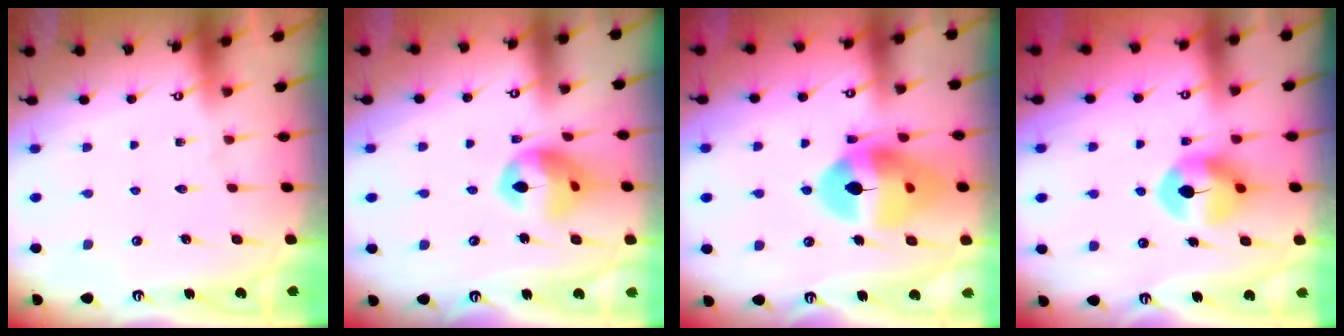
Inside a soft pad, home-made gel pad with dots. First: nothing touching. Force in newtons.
{"total": 12.4, "press": 12.4, "slide": 1.2}
{"total": 16.5, "press": 16.4, "slide": 1.9}
{"total": 7.4, "press": 7.4, "slide": 0.3}